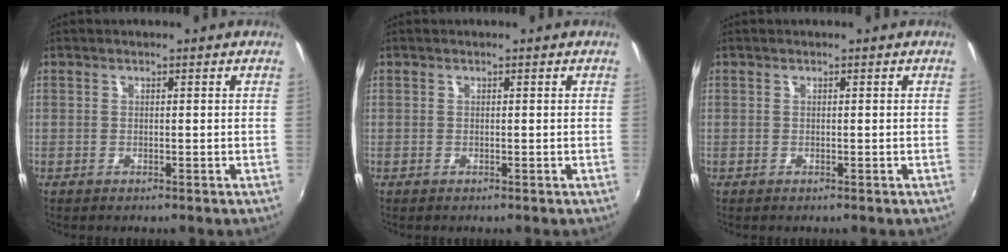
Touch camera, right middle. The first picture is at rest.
{"total": 0.0}
{"total": 0.0}